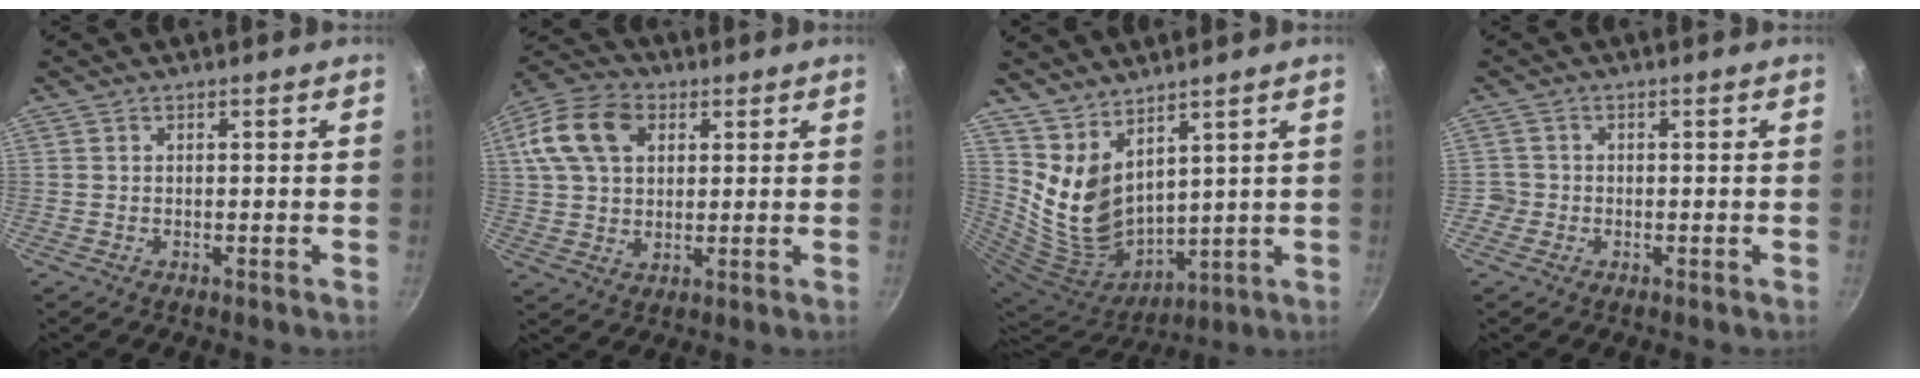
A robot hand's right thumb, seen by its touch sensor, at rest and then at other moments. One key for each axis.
{"total": 14.3, "fx": 4.3, "fy": 9.9, "fz": 9.3, "tx": -0.164, "ty": 0.010, "tz": 0.067}
{"total": 12.1, "fx": 6.8, "fy": 6.4, "fz": 7.7, "tx": -0.125, "ty": -0.072, "tz": 0.156}
{"total": 1.9, "fx": -0.6, "fy": 1.8, "fz": 0.2, "tx": 0.007, "ty": 0.011, "tz": -0.010}